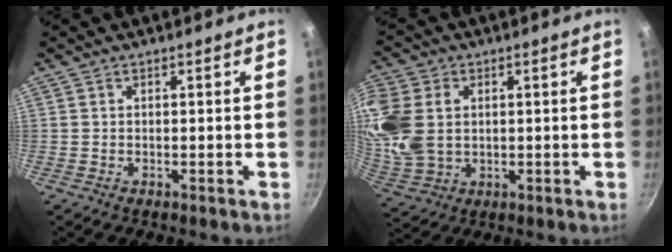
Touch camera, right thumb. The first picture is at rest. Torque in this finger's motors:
{"motor_torque": [0.93, 3.32, 1.62, -0.13, 0.27]}